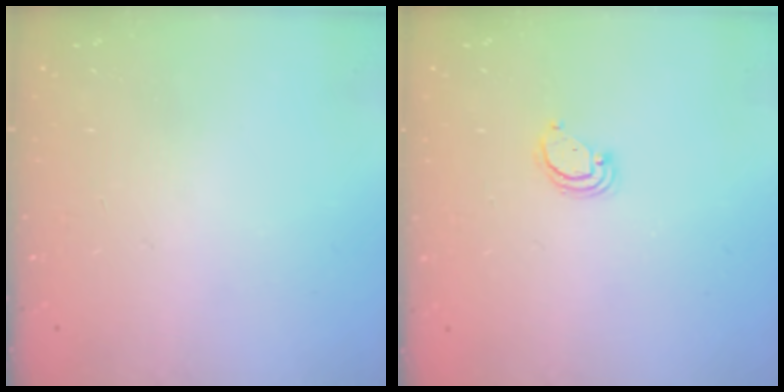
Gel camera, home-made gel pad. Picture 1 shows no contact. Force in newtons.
{"total": 2.8, "press": 2.8, "slide": 0.2}